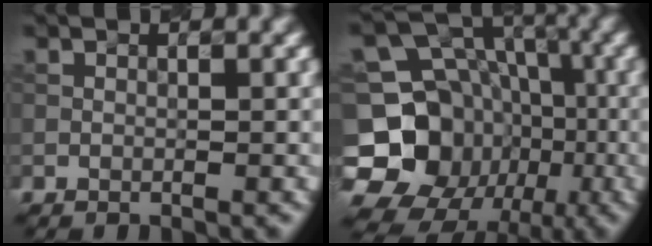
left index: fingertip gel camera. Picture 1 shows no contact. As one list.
[{"total": 17.2, "force": [-5.6, 15.0, 6.2], "torque": [-0.124, -0.007, -0.101]}]